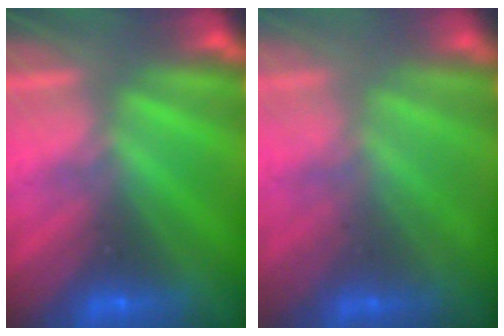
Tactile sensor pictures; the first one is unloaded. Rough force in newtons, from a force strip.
{"total": 2.0}